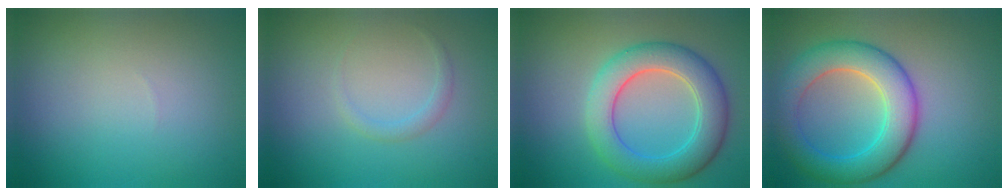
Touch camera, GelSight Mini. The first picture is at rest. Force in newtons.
{"total": 1.0, "press": 1.0, "slide": 0.1}
{"total": 6.4, "press": 6.4, "slide": 0.3}
{"total": 7.0, "press": 6.9, "slide": 0.4}